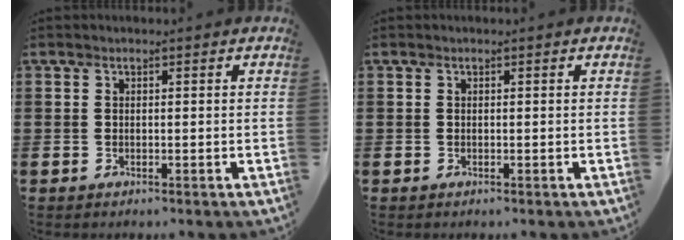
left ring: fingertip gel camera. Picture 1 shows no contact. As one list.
[{"total": 0.0}]